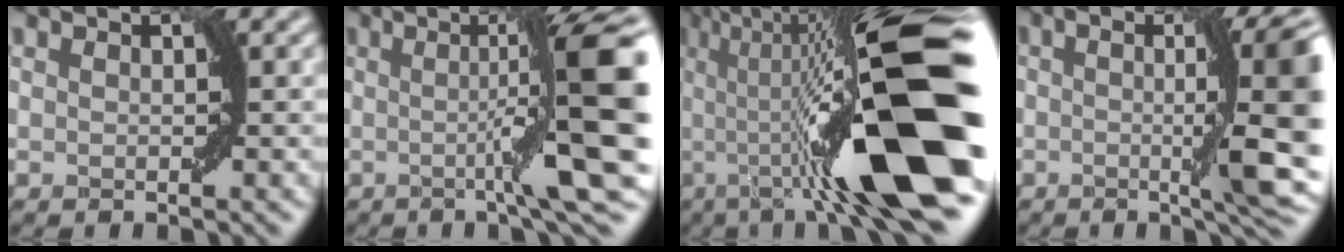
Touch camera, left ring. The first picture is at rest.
{"total": 10.2, "force": [-1.6, 1.8, 9.9], "torque": [-0.136, 0.004, -0.023]}
{"total": 15.0, "force": [-4.8, 2.7, 13.9], "torque": [-0.203, 0.013, -0.083]}
{"total": 9.9, "force": [-0.9, 2.7, 9.5], "torque": [-0.129, -0.001, -0.015]}